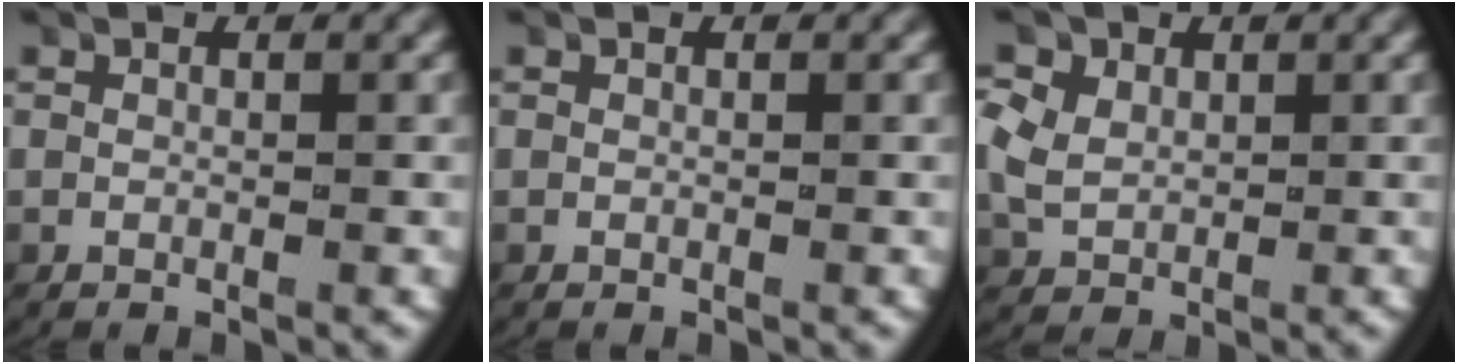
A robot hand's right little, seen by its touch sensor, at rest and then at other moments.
{"total": 0.0}
{"total": 3.9, "force": [0.5, 3.4, 1.7], "torque": [-0.060, -0.010, 0.019]}